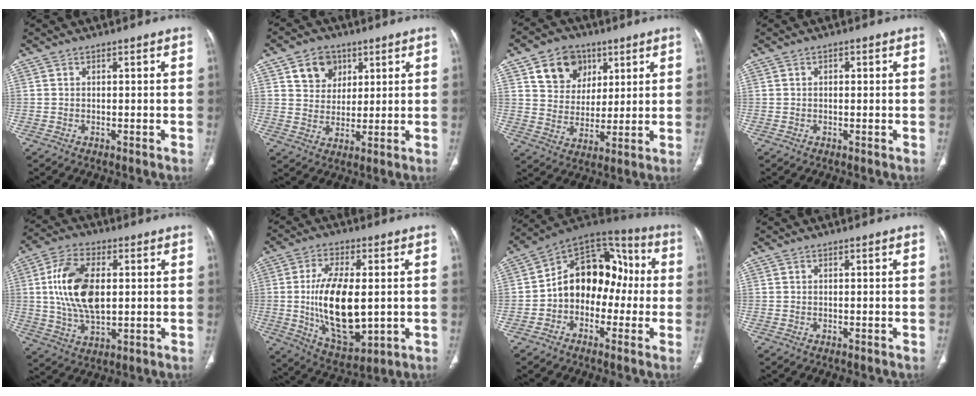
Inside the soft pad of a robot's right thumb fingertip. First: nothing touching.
{"total": 7.9, "force": [3.7, 6.3, 3.0], "torque": [-0.018, -0.015, 0.064]}
{"total": 11.4, "force": [5.4, 9.1, 4.3], "torque": [-0.039, -0.018, 0.098]}
{"total": 0.9, "force": [0.2, 0.6, 0.6], "torque": [-0.008, 0.001, 0.002]}
{"total": 14.6, "force": [1.8, 8.0, 12.1], "torque": [-0.227, 0.002, 0.035]}
{"total": 17.4, "force": [-0.5, 8.2, 15.3], "torque": [-0.266, -0.018, 0.006]}
{"total": 15.6, "force": [-1.4, 11.5, 10.4], "torque": [-0.108, 0.054, -0.040]}
{"total": 0.0}